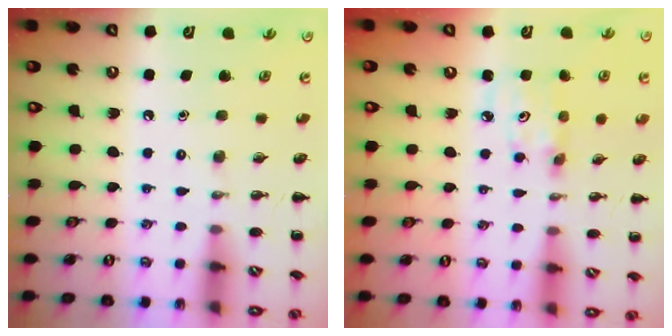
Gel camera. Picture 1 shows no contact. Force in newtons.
{"total": 2.8, "press": 2.8, "slide": 0.4}